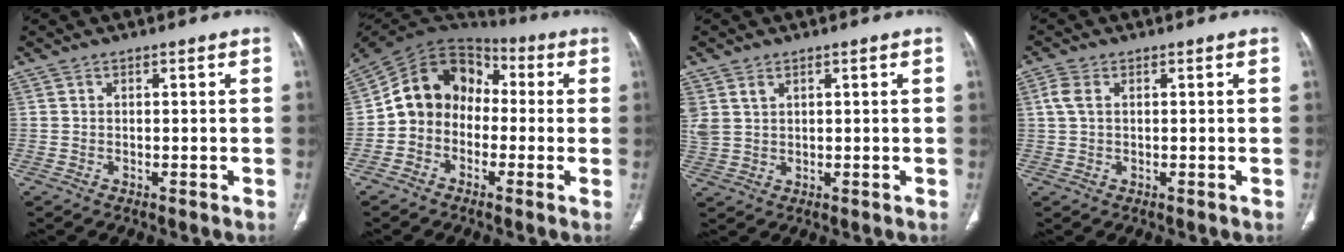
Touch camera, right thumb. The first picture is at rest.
{"total": 12.8, "force": [-1.1, 10.6, 7.0], "torque": [-0.094, 0.054, -0.038]}
{"total": 4.7, "force": [2.0, 3.4, 2.5], "torque": [-0.059, 0.002, 0.053]}
{"total": 2.9, "force": [0.7, 1.9, 2.1], "torque": [-0.060, 0.008, 0.013]}